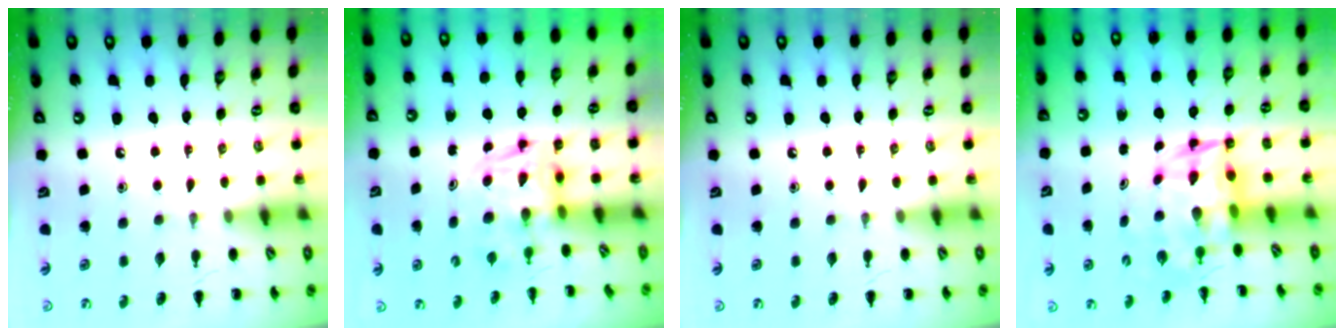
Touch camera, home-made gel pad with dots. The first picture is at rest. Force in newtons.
{"total": 2.7, "press": 2.6, "slide": 0.5}
{"total": 0.0}
{"total": 5.7, "press": 5.5, "slide": 1.8}